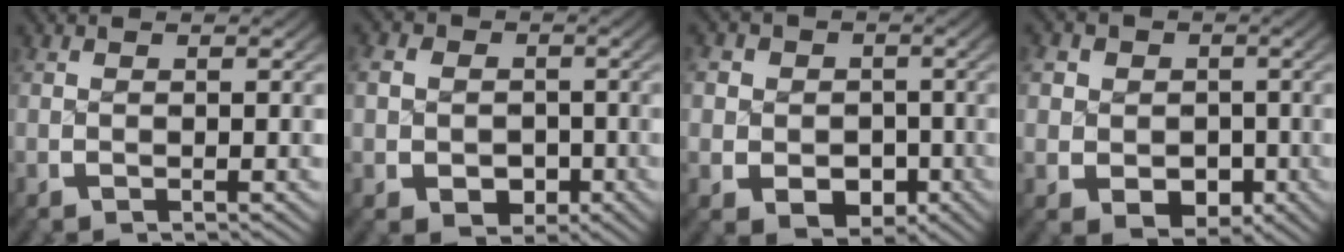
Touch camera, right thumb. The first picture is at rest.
{"total": 5.4, "force": [-0.6, 4.8, 2.5], "torque": [-0.048, -0.019, -0.004]}
{"total": 7.4, "force": [-0.8, 6.5, 3.5], "torque": [-0.069, -0.027, -0.006]}
{"total": 7.8, "force": [-0.5, 6.7, 4.0], "torque": [-0.084, -0.031, 0.003]}